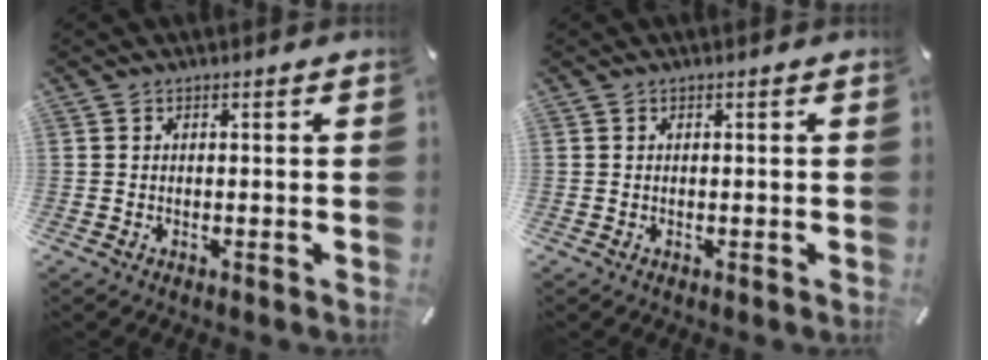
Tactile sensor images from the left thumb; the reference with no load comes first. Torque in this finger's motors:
{"motor_torque": [0.00, 0.00, 0.01, -0.01, 0.00]}